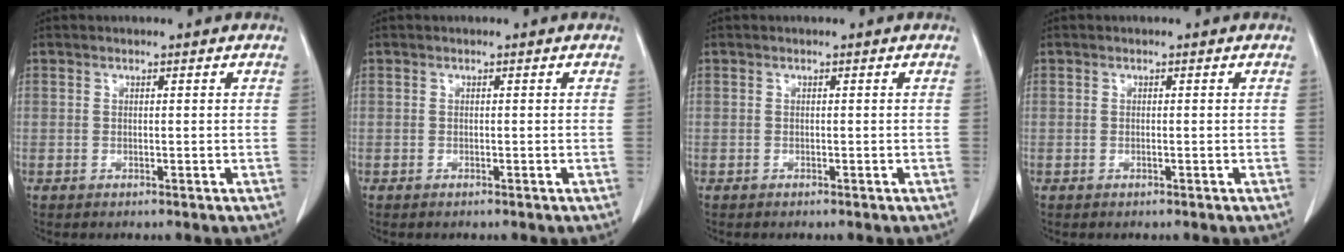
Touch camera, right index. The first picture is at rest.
{"total": 0.0}
{"total": 0.0}
{"total": 0.0}